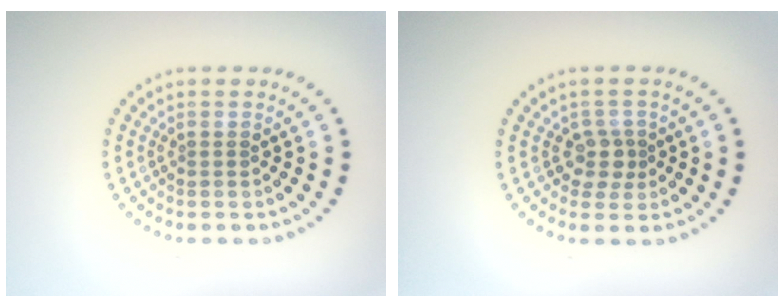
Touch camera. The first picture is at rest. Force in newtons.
{"total": 2.1, "press": 1.7, "slide": 1.3}